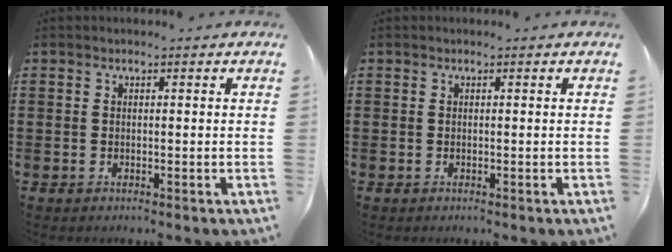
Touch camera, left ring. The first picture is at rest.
{"total": 0.0}